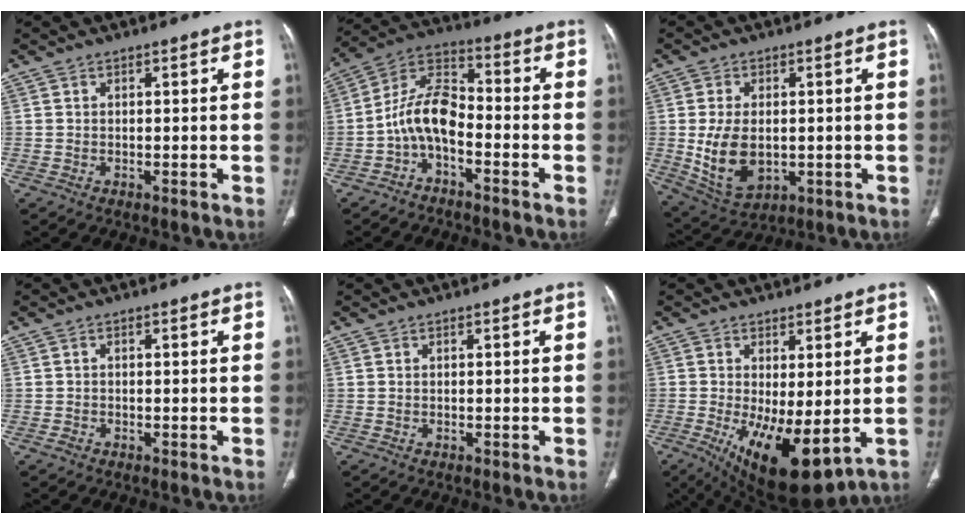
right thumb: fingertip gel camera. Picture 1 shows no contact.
{"total": 9.6, "force": [-3.4, 5.0, 7.4], "torque": [-0.137, 0.062, -0.075]}
{"total": 10.8, "force": [-0.8, 6.7, 8.3], "torque": [-0.149, -0.006, 0.006]}
{"total": 0.8, "force": [-0.5, 0.6, 0.3], "torque": [-0.006, 0.002, -0.010]}
{"total": 0.0}
{"total": 13.6, "force": [-2.7, 5.3, 12.2], "torque": [-0.203, -0.025, -0.019]}